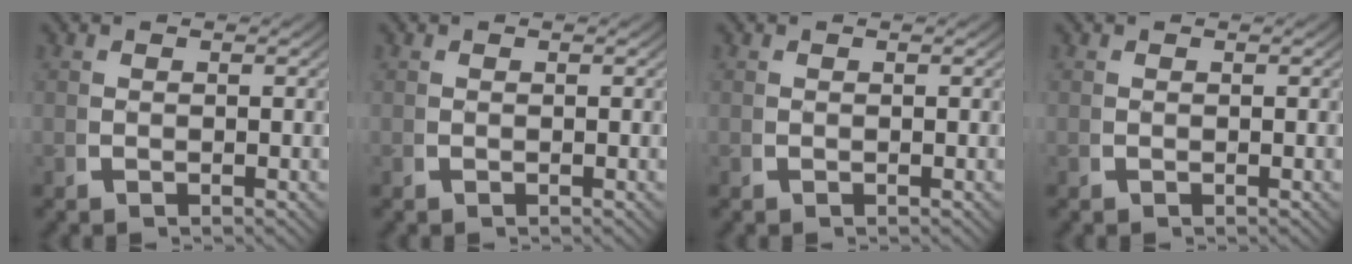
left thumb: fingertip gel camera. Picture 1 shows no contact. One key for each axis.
{"total": 0.0}
{"total": 0.0}
{"total": 0.0}